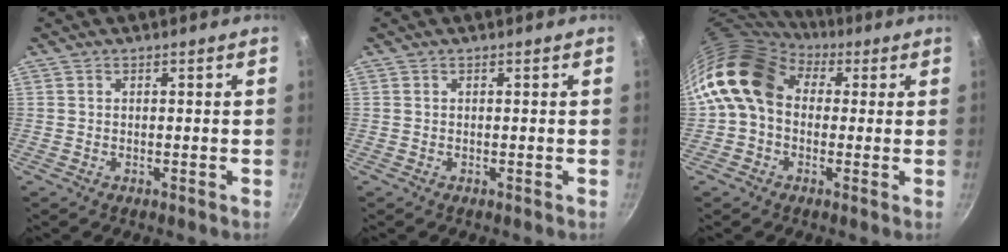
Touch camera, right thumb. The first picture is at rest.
{"total": 0.0}
{"total": 12.8, "force": [2.6, 9.8, 7.9], "torque": [-0.119, 0.015, 0.023]}